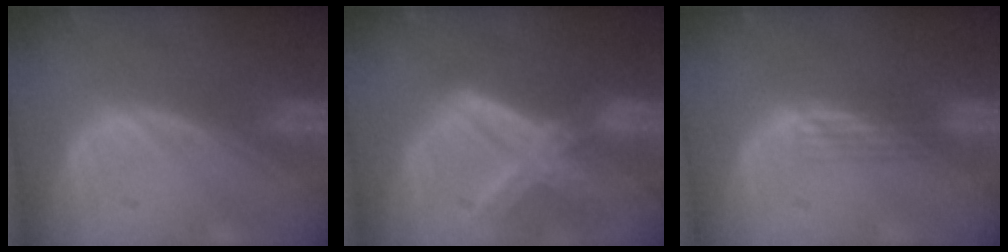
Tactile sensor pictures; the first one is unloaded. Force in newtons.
{"total": 8.2, "press": 7.1, "slide": 4.1}
{"total": 2.1, "press": 1.6, "slide": 1.3}